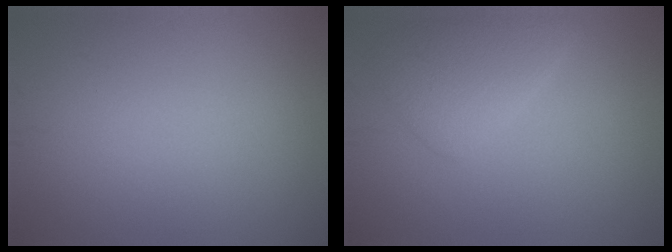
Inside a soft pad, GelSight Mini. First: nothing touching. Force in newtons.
{"total": 3.2, "press": 3.2, "slide": 0.1}